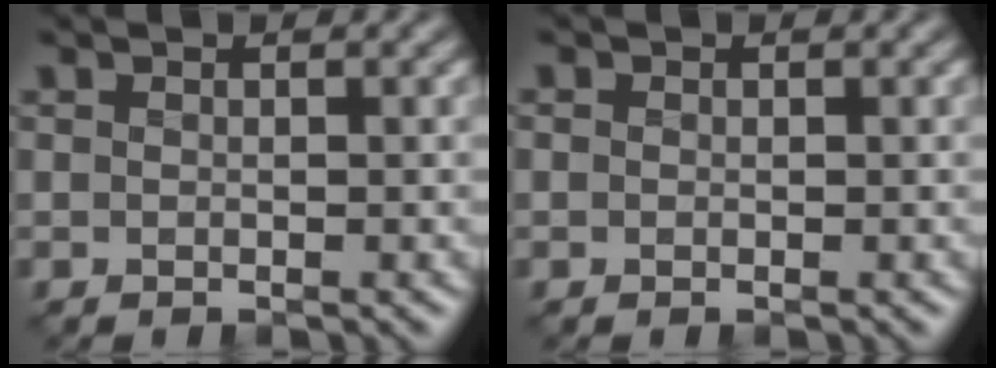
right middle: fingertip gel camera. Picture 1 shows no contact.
{"total": 0.5, "force": [-0.1, 0.5, 0.1], "torque": [0.002, -0.003, -0.005]}